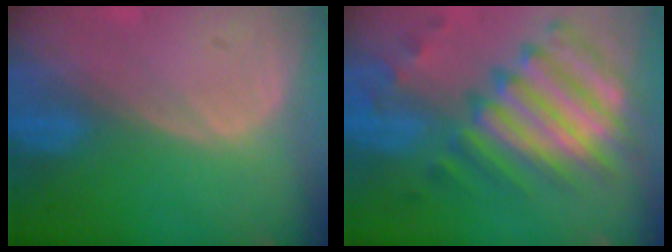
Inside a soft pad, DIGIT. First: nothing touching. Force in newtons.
{"total": 11.9, "press": 10.4, "slide": 5.7}